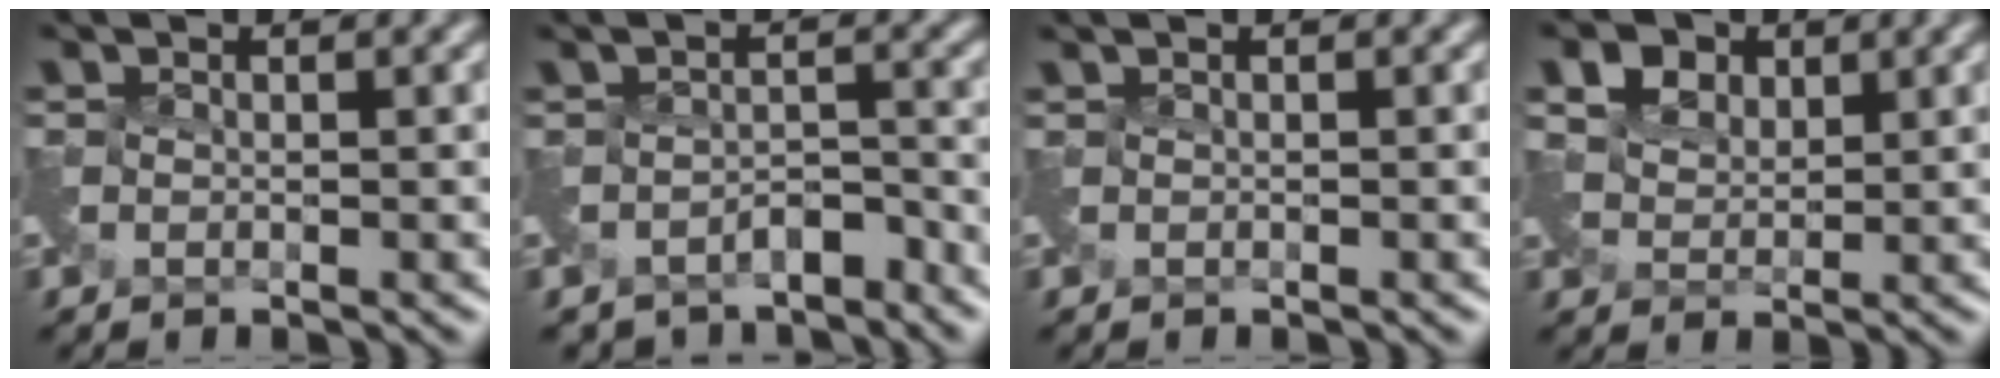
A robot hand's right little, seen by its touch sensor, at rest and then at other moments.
{"total": 3.6, "force": [-3.0, 1.4, 1.3], "torque": [-0.013, -0.014, -0.048]}
{"total": 0.0}
{"total": 6.0, "force": [3.9, 3.5, 2.8], "torque": [-0.069, 0.012, 0.060]}